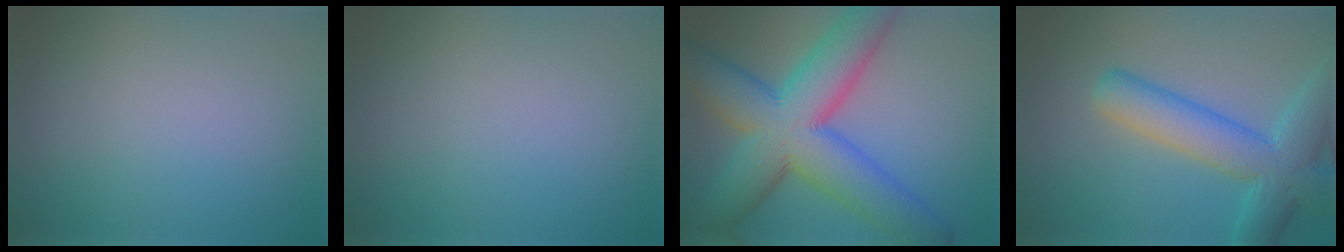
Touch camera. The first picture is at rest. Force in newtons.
{"total": 0.0}
{"total": 13.0, "press": 13.0, "slide": 0.3}
{"total": 7.7, "press": 7.7, "slide": 0.4}